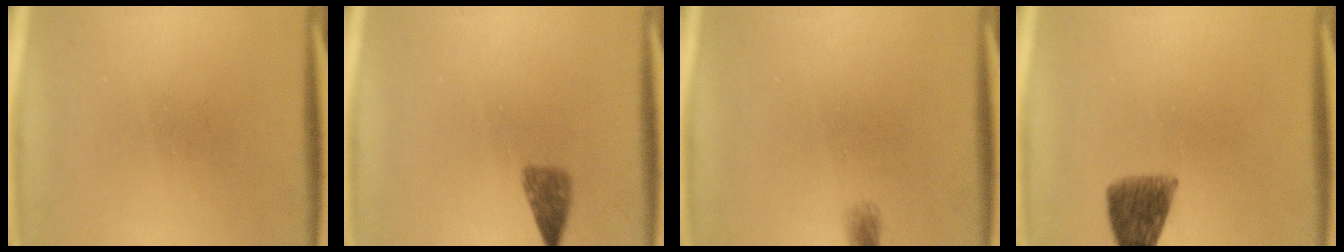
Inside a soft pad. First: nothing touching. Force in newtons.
{"total": 2.4}
{"total": 1.4}
{"total": 6.6}